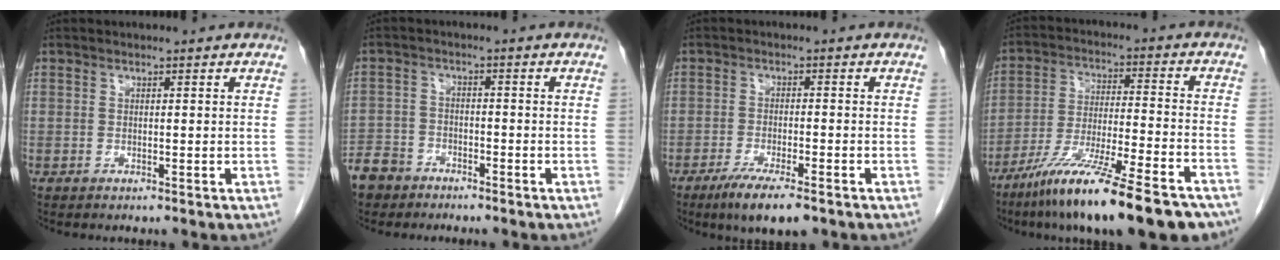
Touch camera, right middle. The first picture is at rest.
{"total": 7.0, "force": [-5.4, 4.3, 1.0], "torque": [-0.031, 0.003, -0.101]}
{"total": 7.4, "force": [-5.0, 1.0, 5.3], "torque": [-0.089, -0.016, -0.077]}
{"total": 20.7, "force": [-15.3, 1.9, 13.8], "torque": [-0.187, -0.028, -0.251]}